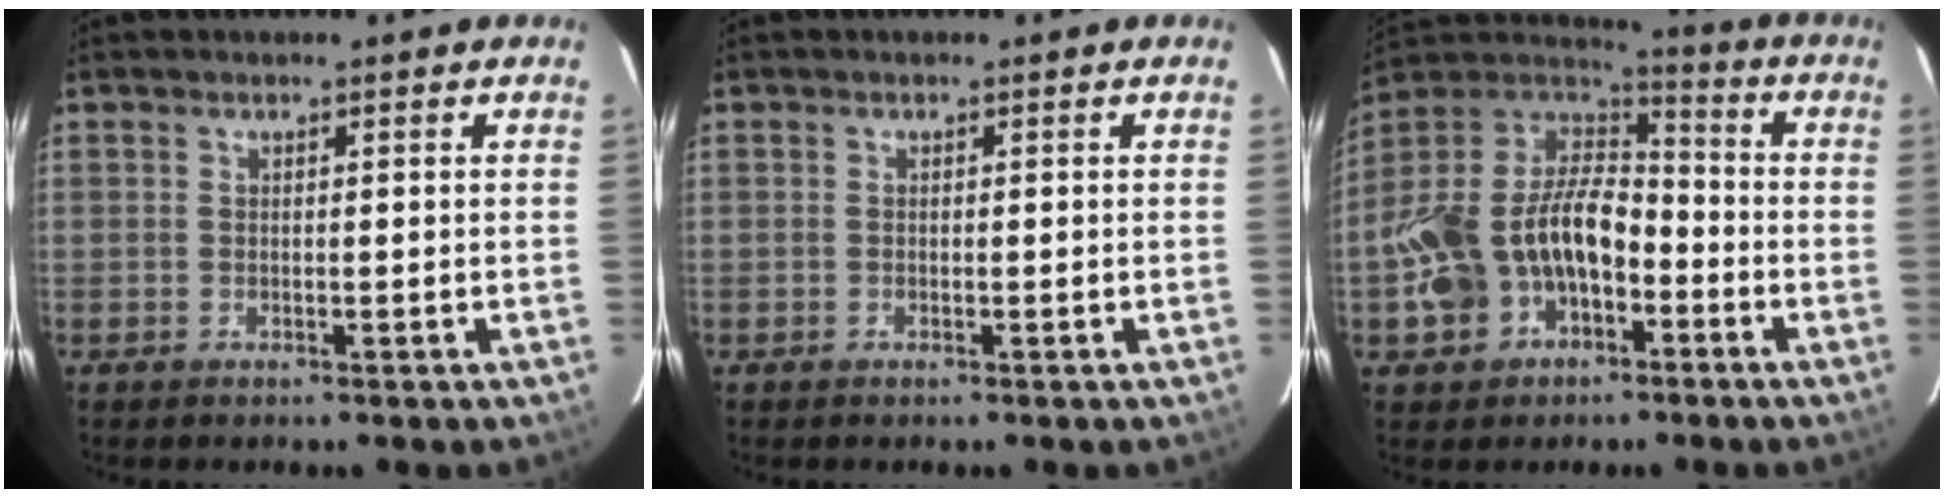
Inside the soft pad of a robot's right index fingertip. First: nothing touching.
{"total": 0.0}
{"total": 19.7, "force": [-6.7, 13.7, 12.5], "torque": [-0.301, 0.017, -0.109]}